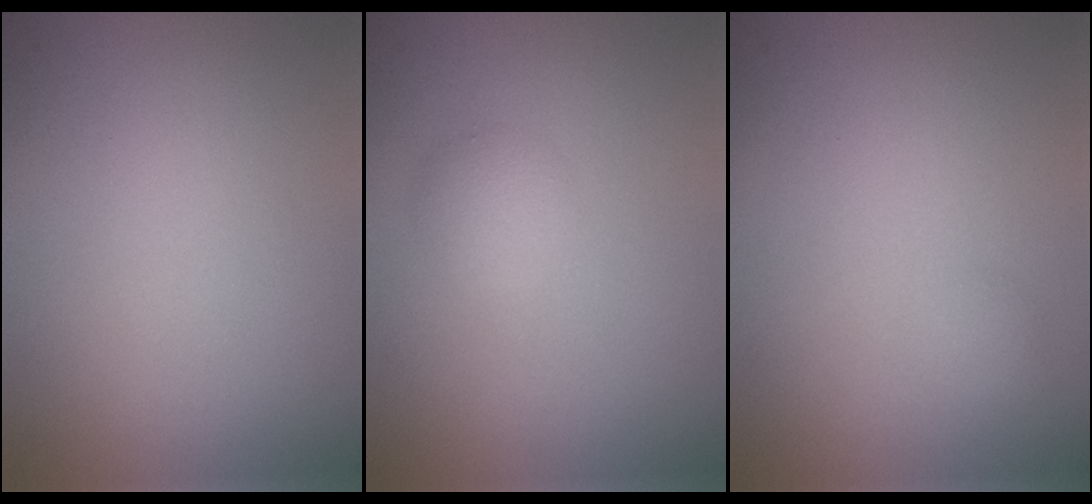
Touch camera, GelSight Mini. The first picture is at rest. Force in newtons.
{"total": 1.9, "press": 1.9, "slide": 0.1}
{"total": 0.7, "press": 0.7, "slide": 0.0}